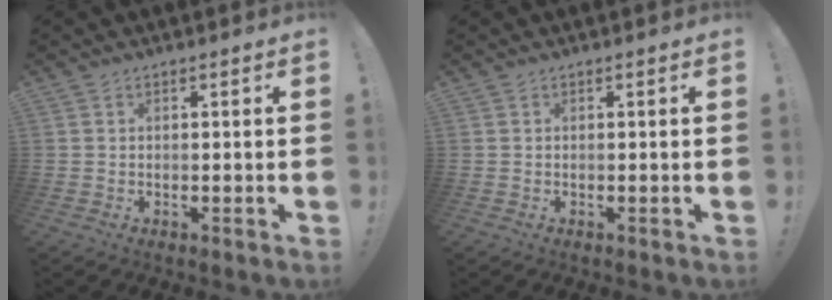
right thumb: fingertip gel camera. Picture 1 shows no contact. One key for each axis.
{"total": 0.0}